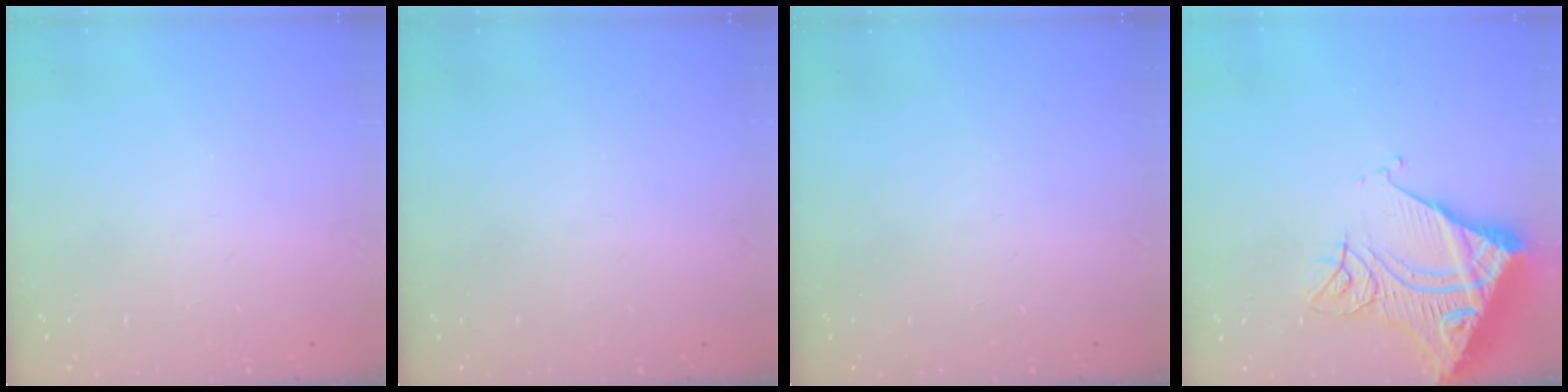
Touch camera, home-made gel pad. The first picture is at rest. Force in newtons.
{"total": 0.0}
{"total": 0.0}
{"total": 17.3, "press": 17.2, "slide": 2.1}